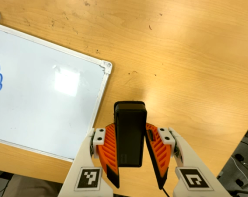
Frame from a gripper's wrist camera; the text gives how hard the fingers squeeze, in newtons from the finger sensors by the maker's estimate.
{"total": 6.3, "left": 4.8, "right": 7.8}